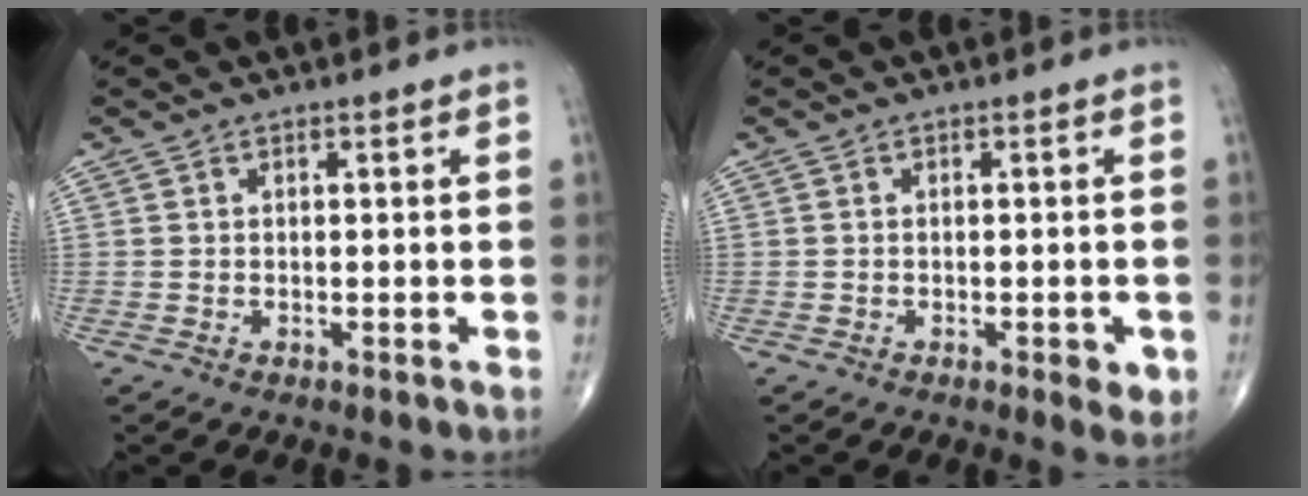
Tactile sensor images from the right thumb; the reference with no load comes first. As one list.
[{"total": 2.9, "force": [-1.1, 1.1, 2.4], "torque": [-0.022, -0.004, -0.012]}]